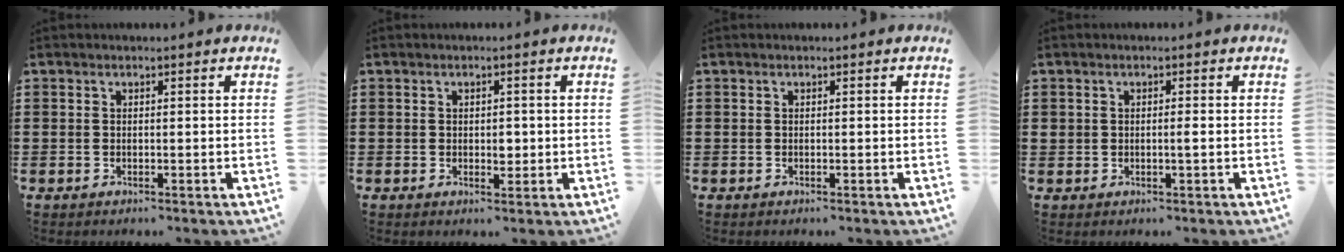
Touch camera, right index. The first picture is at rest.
{"total": 1.9, "force": [0.0, 1.1, 1.6], "torque": [-0.023, 0.000, -0.003]}
{"total": 0.0}
{"total": 1.1, "force": [-0.2, 0.2, 1.0], "torque": [-0.020, 0.000, -0.004]}